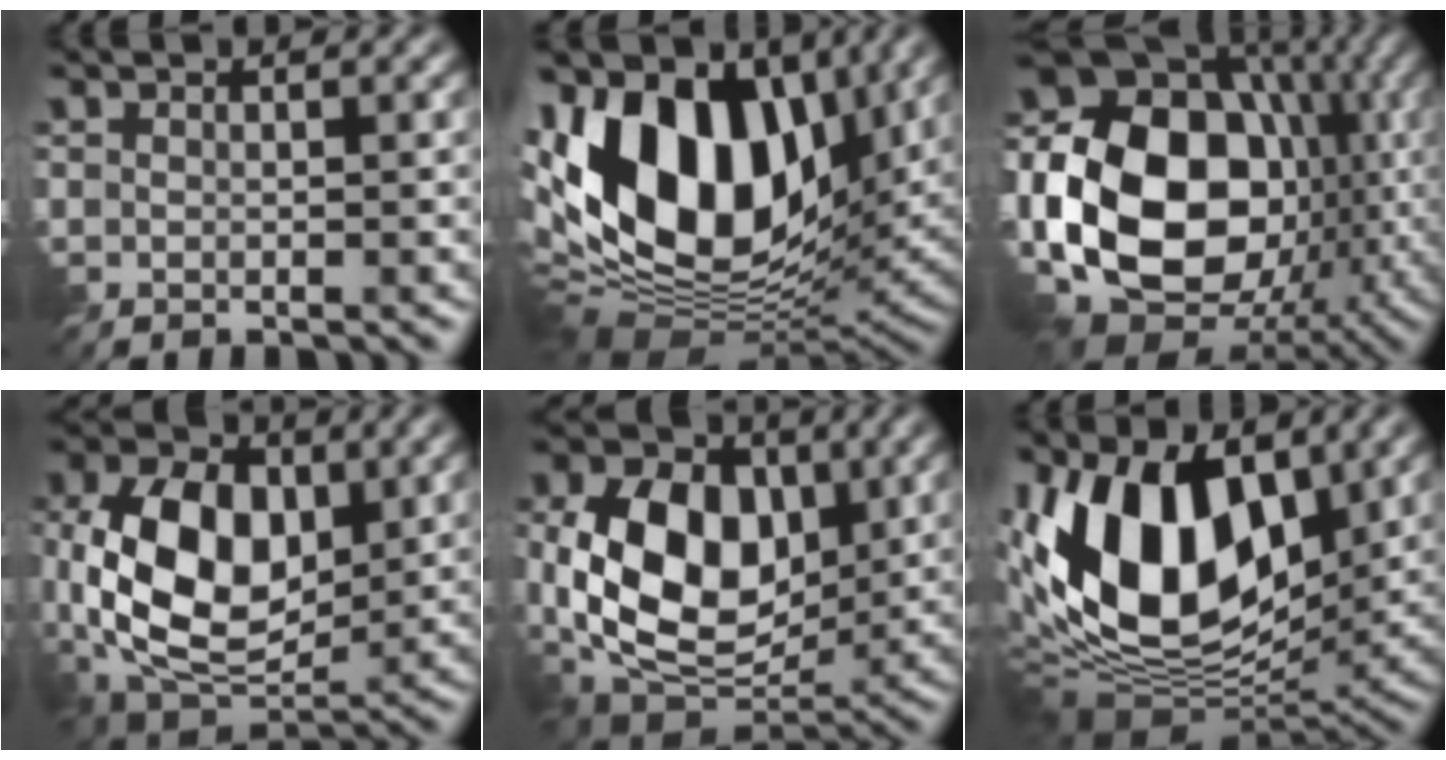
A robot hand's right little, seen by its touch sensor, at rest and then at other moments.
{"total": 17.5, "force": [3.0, 11.1, 13.2], "torque": [-0.274, 0.009, 0.041]}
{"total": 21.1, "force": [-1.2, 16.2, 13.5], "torque": [-0.275, -0.010, -0.027]}
{"total": 11.9, "force": [0.0, 7.8, 8.9], "torque": [-0.180, -0.001, -0.010]}
{"total": 13.1, "force": [0.4, 9.0, 9.6], "torque": [-0.182, 0.001, -0.006]}
{"total": 13.8, "force": [1.1, 7.9, 11.2], "torque": [-0.225, -0.006, -0.001]}